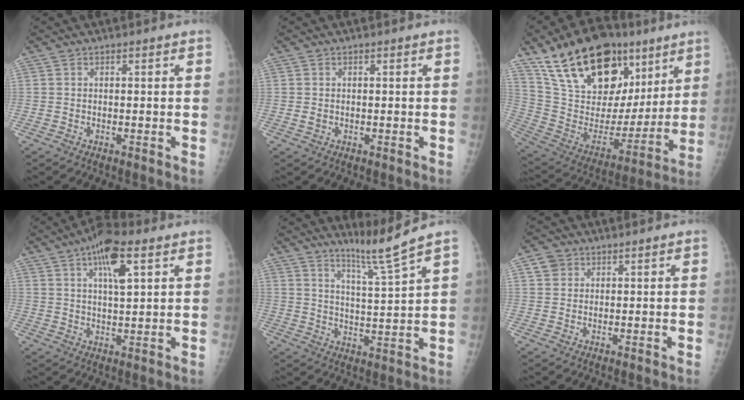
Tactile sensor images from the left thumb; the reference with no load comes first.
{"total": 1.3, "force": [0.0, 1.1, 0.7], "torque": [-0.009, 0.000, 0.002]}
{"total": 28.8, "force": [16.3, 15.5, 18.0], "torque": [-0.260, -0.019, 0.286]}
{"total": 9.5, "force": [4.5, 3.4, 7.7], "torque": [-0.118, -0.007, 0.073]}
{"total": 6.6, "force": [5.5, -2.1, 2.9], "torque": [-0.051, -0.063, 0.105]}
{"total": 2.8, "force": [1.3, 2.4, 0.6], "torque": [0.008, -0.003, 0.018]}